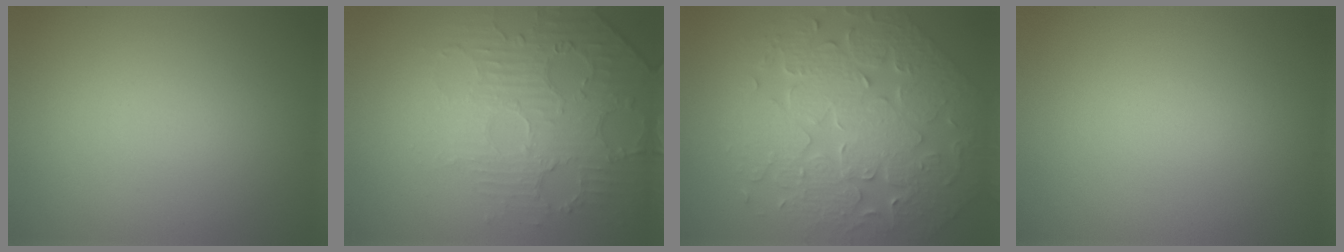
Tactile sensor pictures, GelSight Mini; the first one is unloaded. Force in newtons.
{"total": 4.6, "press": 3.6, "slide": 2.9}
{"total": 9.3, "press": 7.1, "slide": 6.1}
{"total": 0.0}